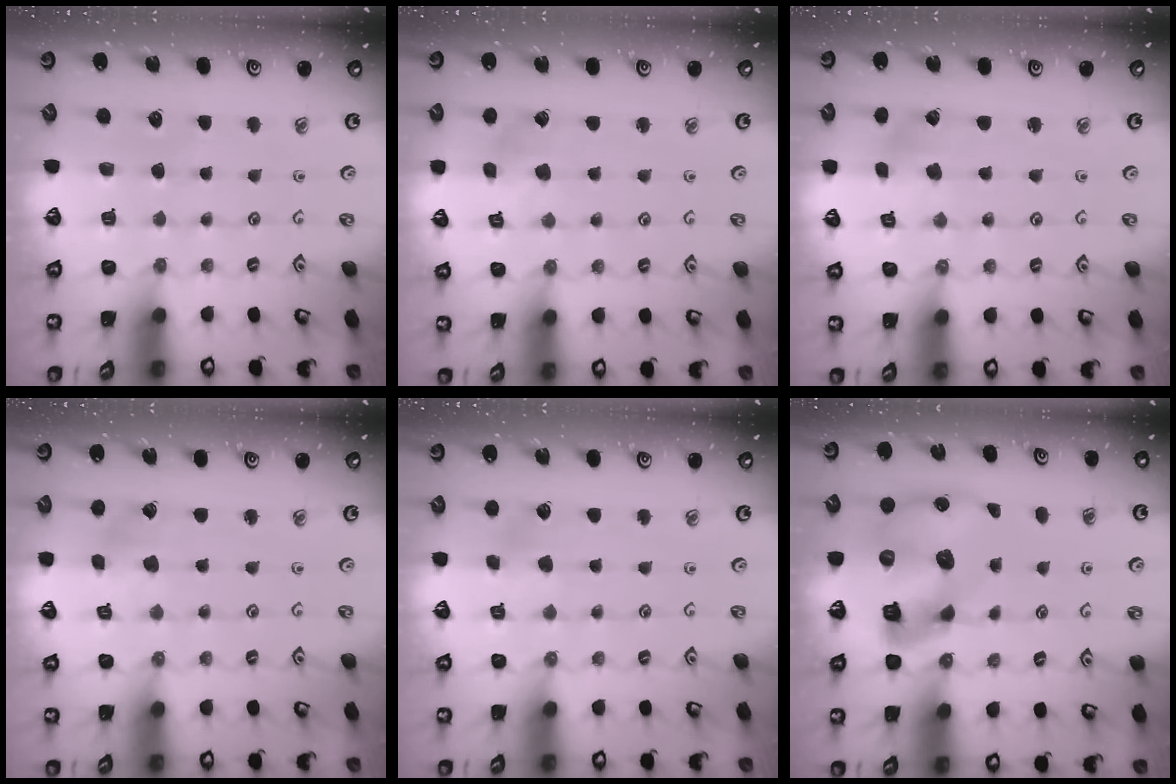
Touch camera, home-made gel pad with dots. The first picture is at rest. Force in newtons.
{"total": 2.4, "press": 2.4, "slide": 0.2}
{"total": 1.4, "press": 1.4, "slide": 0.2}
{"total": 2.2, "press": 2.2, "slide": 0.3}
{"total": 2.5, "press": 2.5, "slide": 0.4}
{"total": 16.7, "press": 16.5, "slide": 2.2}